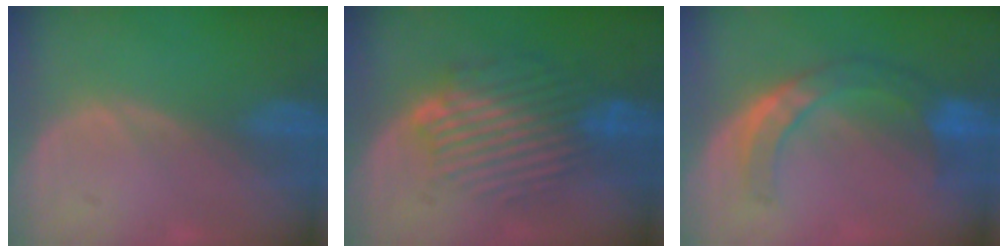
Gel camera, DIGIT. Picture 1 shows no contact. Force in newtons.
{"total": 9.2, "press": 8.3, "slide": 3.9}
{"total": 7.6, "press": 6.6, "slide": 3.7}